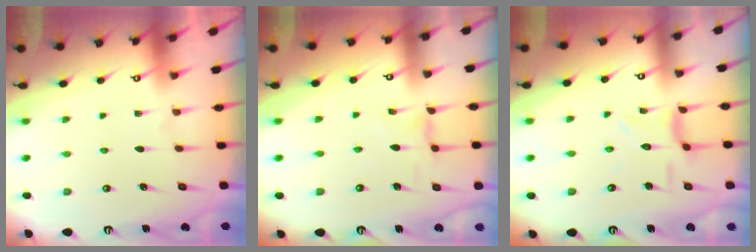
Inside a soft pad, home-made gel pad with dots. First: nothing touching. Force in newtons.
{"total": 0.7, "press": 0.7, "slide": 0.3}
{"total": 3.6, "press": 3.6, "slide": 0.2}